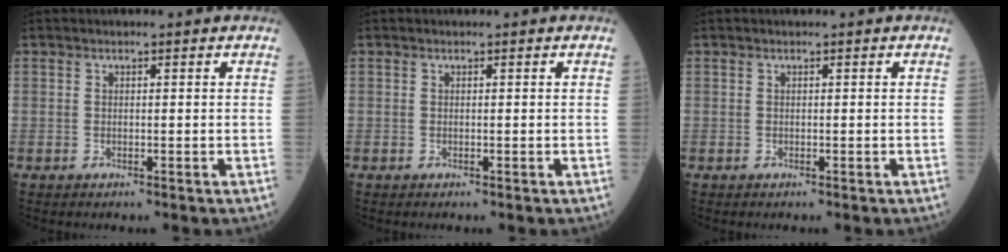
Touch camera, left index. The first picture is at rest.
{"total": 0.0}
{"total": 0.0}